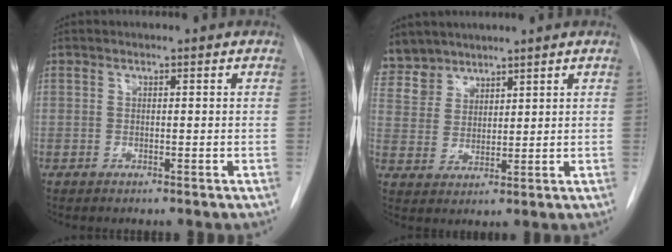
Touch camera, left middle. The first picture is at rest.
{"total": 7.7, "force": [6.6, 3.9, 0.2], "torque": [-0.002, 0.006, 0.140]}